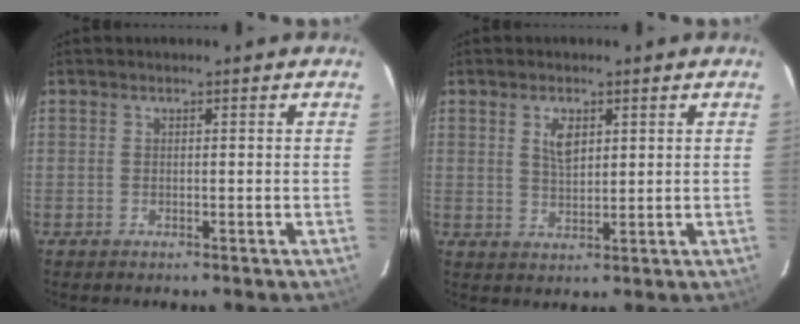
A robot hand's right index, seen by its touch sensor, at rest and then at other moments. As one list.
[{"total": 4.1, "force": [1.7, 2.1, 3.1], "torque": [-0.053, 0.003, 0.031]}]